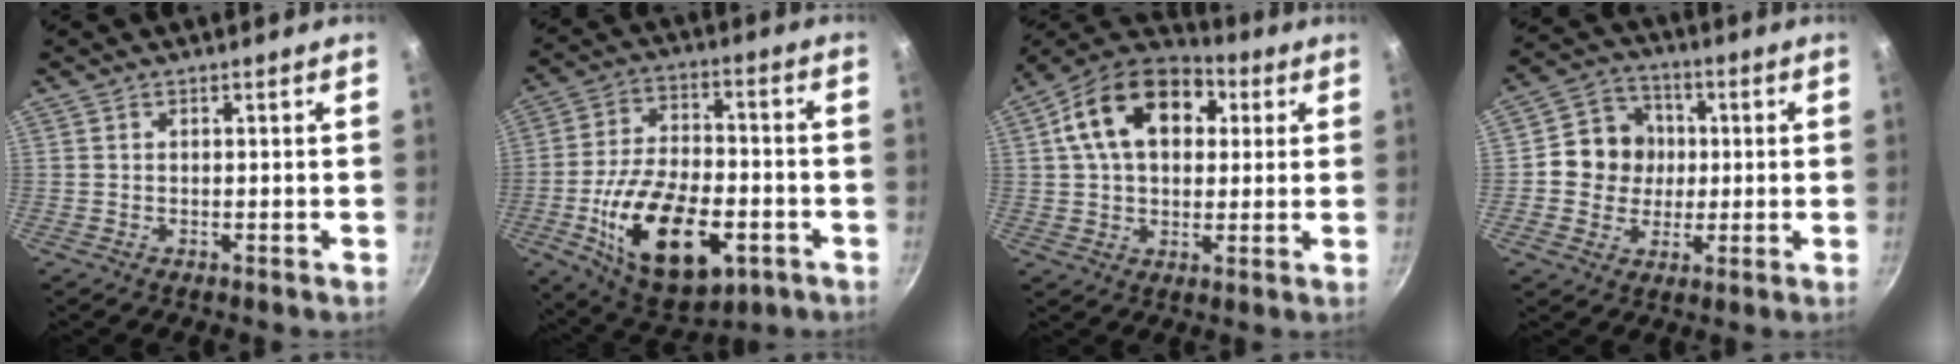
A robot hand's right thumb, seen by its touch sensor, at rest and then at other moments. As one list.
[{"total": 22.0, "force": [-7.0, 11.9, 17.2], "torque": [-0.281, 0.024, -0.107]}, {"total": 18.2, "force": [4.9, 12.3, 12.4], "torque": [-0.187, 0.021, 0.064]}, {"total": 10.2, "force": [0.5, 9.5, 3.9], "torque": [-0.026, 0.017, -0.005]}]